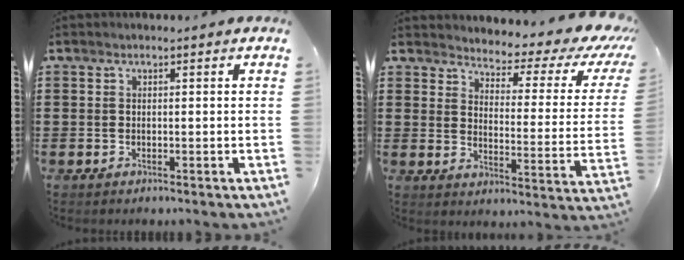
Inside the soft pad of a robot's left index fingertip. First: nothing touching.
{"total": 3.4, "force": [2.9, 0.9, 1.5], "torque": [-0.044, -0.029, 0.039]}